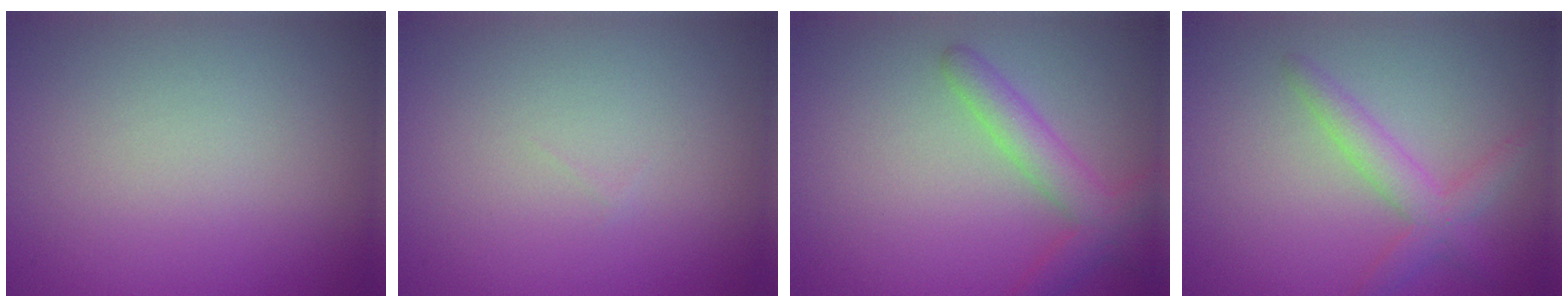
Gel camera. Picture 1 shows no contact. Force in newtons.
{"total": 0.0}
{"total": 3.0, "press": 3.0, "slide": 0.2}
{"total": 2.7, "press": 2.7, "slide": 0.1}